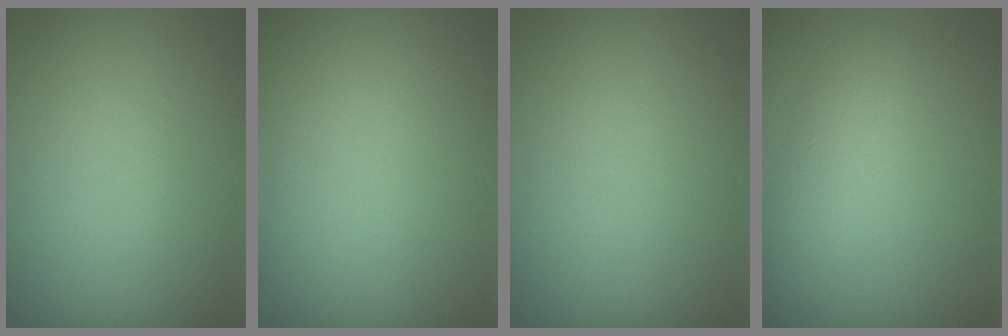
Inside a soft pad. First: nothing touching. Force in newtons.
{"total": 0.0}
{"total": 0.0}
{"total": 2.6, "press": 2.6, "slide": 0.1}